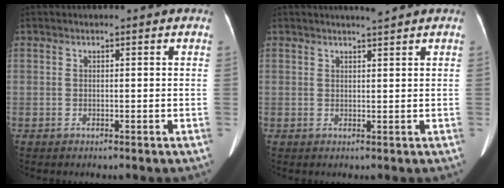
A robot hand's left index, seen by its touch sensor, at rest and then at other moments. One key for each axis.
{"total": 1.9, "fx": 1.7, "fy": -0.5, "fz": 0.7, "tx": -0.009, "ty": -0.001, "tz": 0.030}